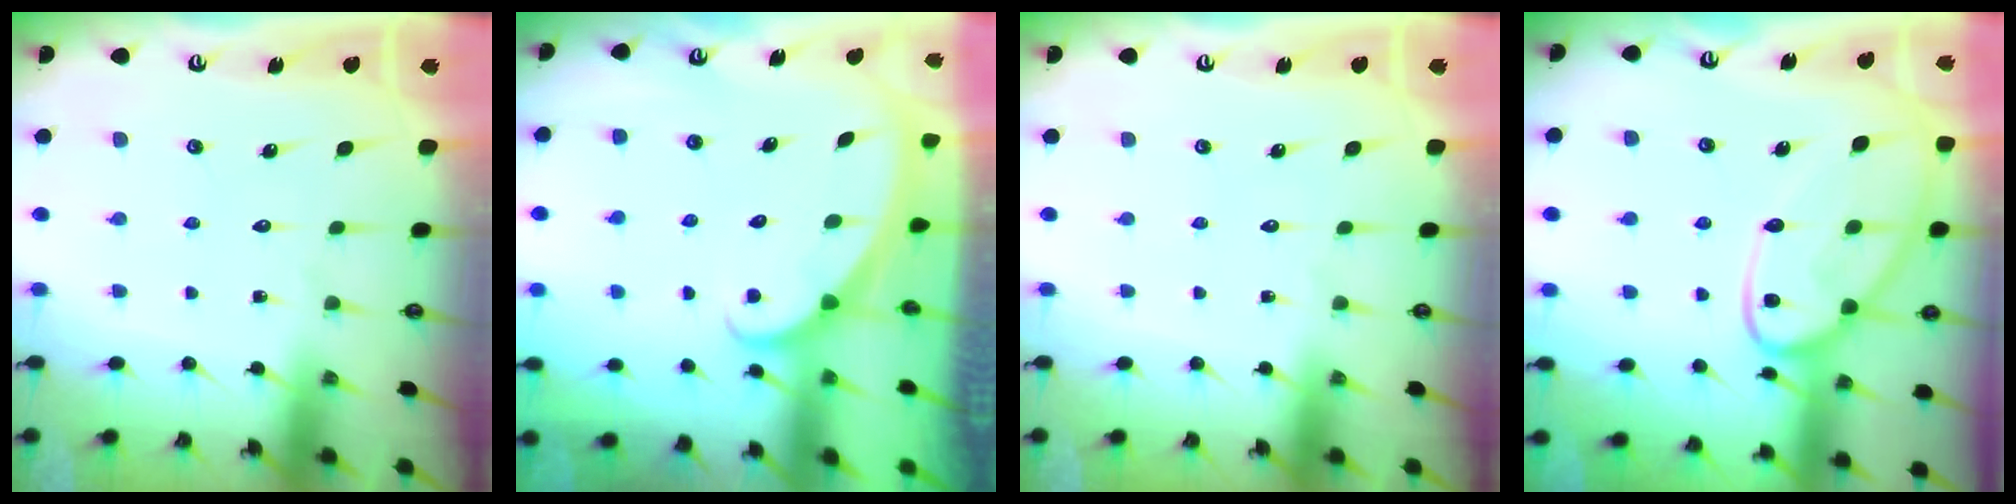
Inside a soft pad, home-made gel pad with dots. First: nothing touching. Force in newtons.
{"total": 1.8, "press": 1.8, "slide": 0.1}
{"total": 0.0}
{"total": 15.1, "press": 15.0, "slide": 1.4}